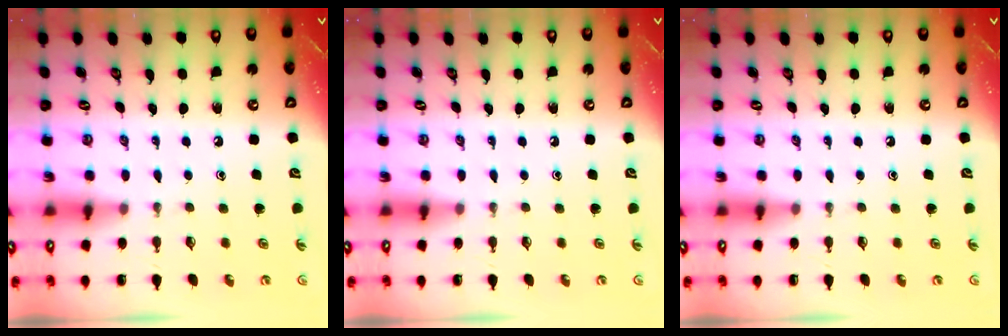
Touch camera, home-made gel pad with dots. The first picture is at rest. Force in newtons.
{"total": 0.0}
{"total": 0.0}